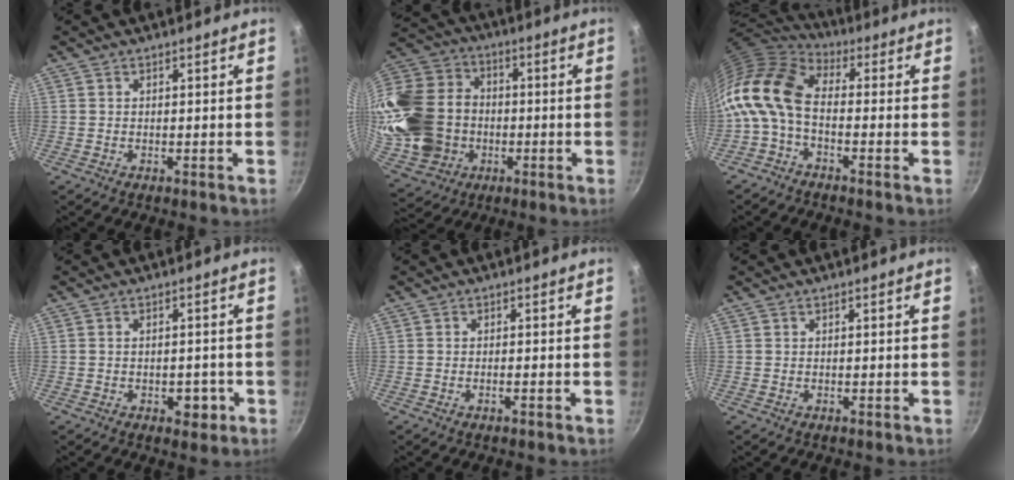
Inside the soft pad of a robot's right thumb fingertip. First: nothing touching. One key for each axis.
{"total": 24.3, "fx": -2.1, "fy": 19.8, "fz": 13.9, "tx": -0.288, "ty": 0.038, "tz": -0.020}
{"total": 13.2, "fx": -1.8, "fy": 7.7, "fz": 10.6, "tx": -0.210, "ty": 0.029, "tz": -0.056}
{"total": 3.9, "fx": -1.5, "fy": 2.4, "fz": 2.7, "tx": -0.020, "ty": 0.009, "tz": -0.016}
{"total": 0.9, "fx": -0.5, "fy": 0.1, "fz": 0.7, "tx": -0.022, "ty": 0.005, "tz": -0.013}
{"total": 0.0}